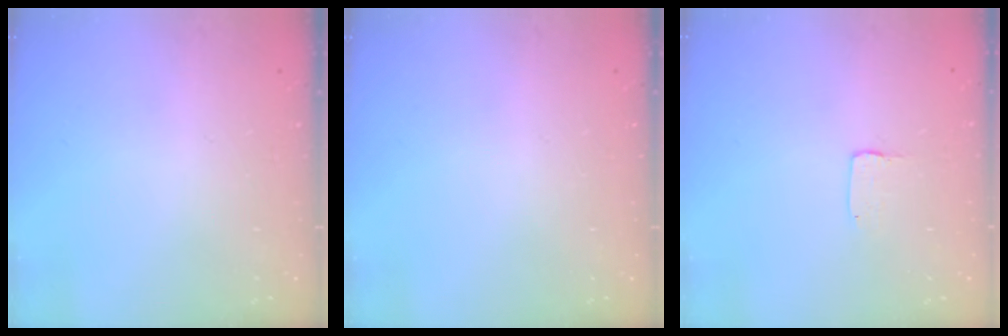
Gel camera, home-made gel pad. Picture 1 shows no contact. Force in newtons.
{"total": 0.0}
{"total": 1.3, "press": 1.2, "slide": 0.1}